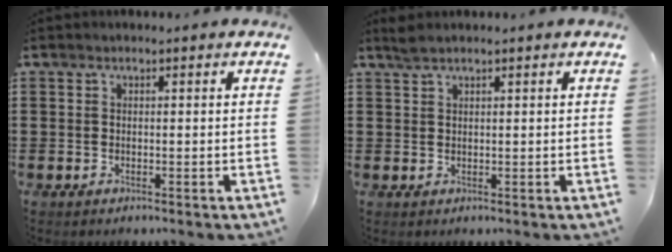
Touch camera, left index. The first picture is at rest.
{"total": 1.4, "force": [1.1, 0.2, 0.9], "torque": [-0.020, 0.001, 0.020]}